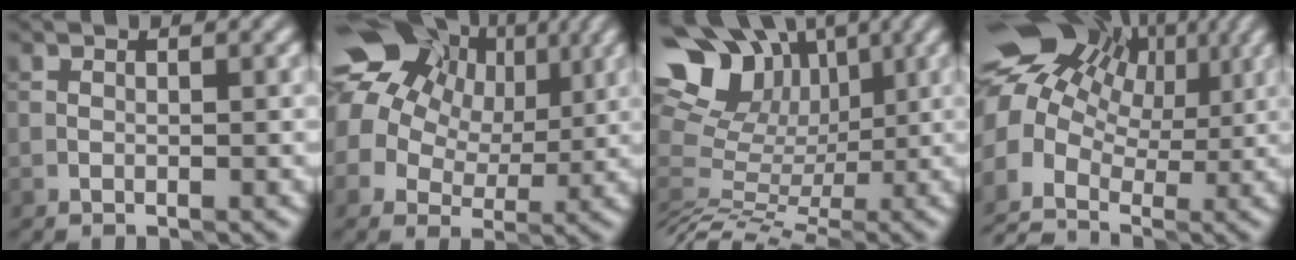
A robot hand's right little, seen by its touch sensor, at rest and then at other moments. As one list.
[{"total": 15.2, "force": [6.5, 11.2, 7.9], "torque": [-0.168, 0.048, 0.106]}, {"total": 12.2, "force": [3.8, 9.7, 6.3], "torque": [-0.141, 0.028, 0.064]}, {"total": 12.6, "force": [1.0, 9.7, 8.0], "torque": [-0.165, 0.008, 0.025]}]